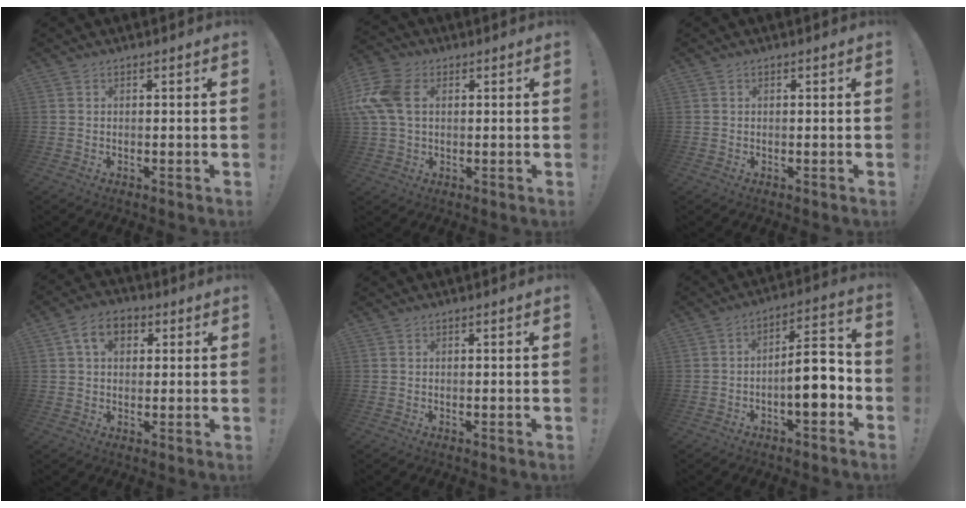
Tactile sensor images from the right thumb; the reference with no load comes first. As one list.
[{"total": 13.1, "force": [2.7, 8.7, 9.5], "torque": [-0.206, 0.004, 0.053]}, {"total": 0.0}, {"total": 7.8, "force": [2.5, 5.4, 5.1], "torque": [-0.080, 0.009, 0.047]}, {"total": 0.0}, {"total": 11.2, "force": [-3.2, 3.9, 9.9], "torque": [-0.144, 0.016, -0.058]}]